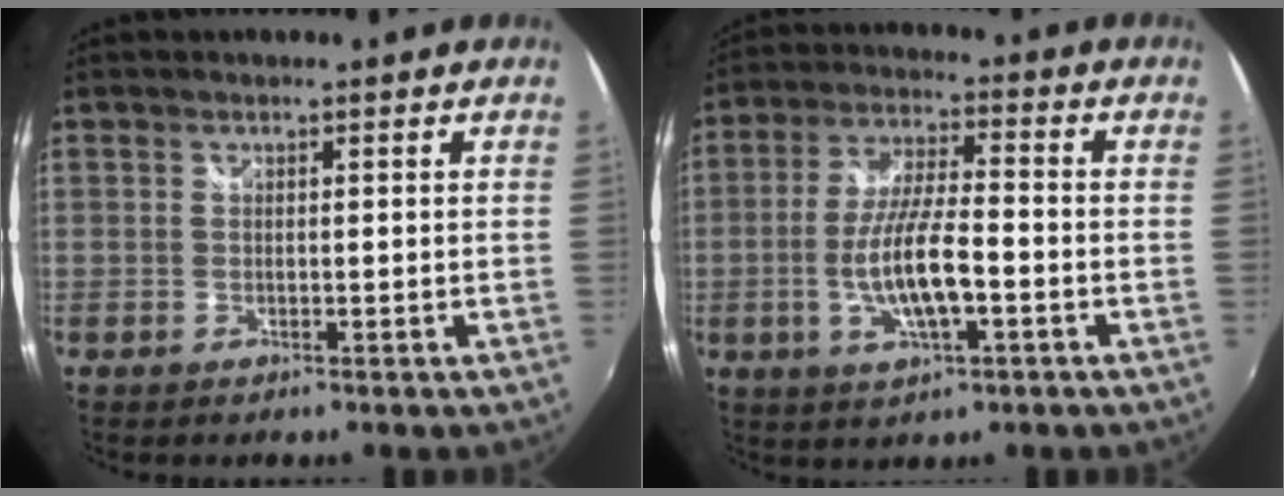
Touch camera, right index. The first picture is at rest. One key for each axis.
{"total": 11.1, "fx": -3.2, "fy": 2.8, "fz": 10.2, "tx": -0.204, "ty": -0.005, "tz": -0.055}